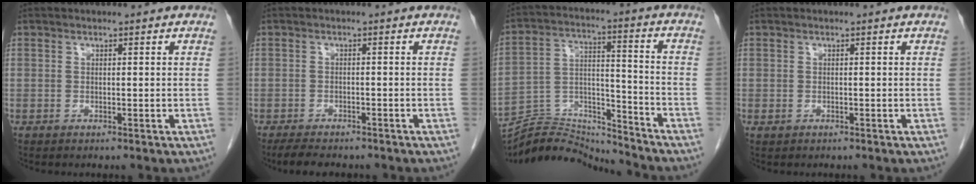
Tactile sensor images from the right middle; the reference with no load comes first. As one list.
[{"total": 5.7, "force": [-4.8, 1.9, 2.5], "torque": [-0.042, -0.010, -0.070]}, {"total": 14.3, "force": [-14.2, 0.5, 0.8], "torque": [-0.018, 0.033, -0.250]}, {"total": 0.6, "force": [-0.3, 0.5, 0.3], "torque": [-0.008, 0.001, -0.002]}]